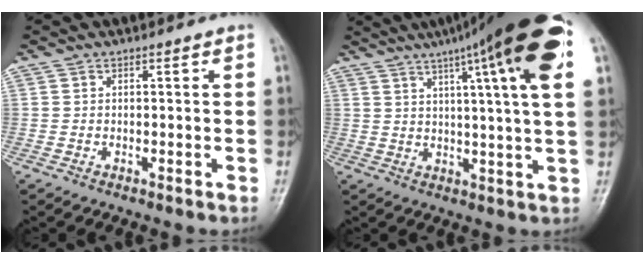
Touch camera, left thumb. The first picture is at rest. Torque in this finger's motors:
{"motor_torque": [0.72, 0.30, 1.91, -0.86, 0.13]}